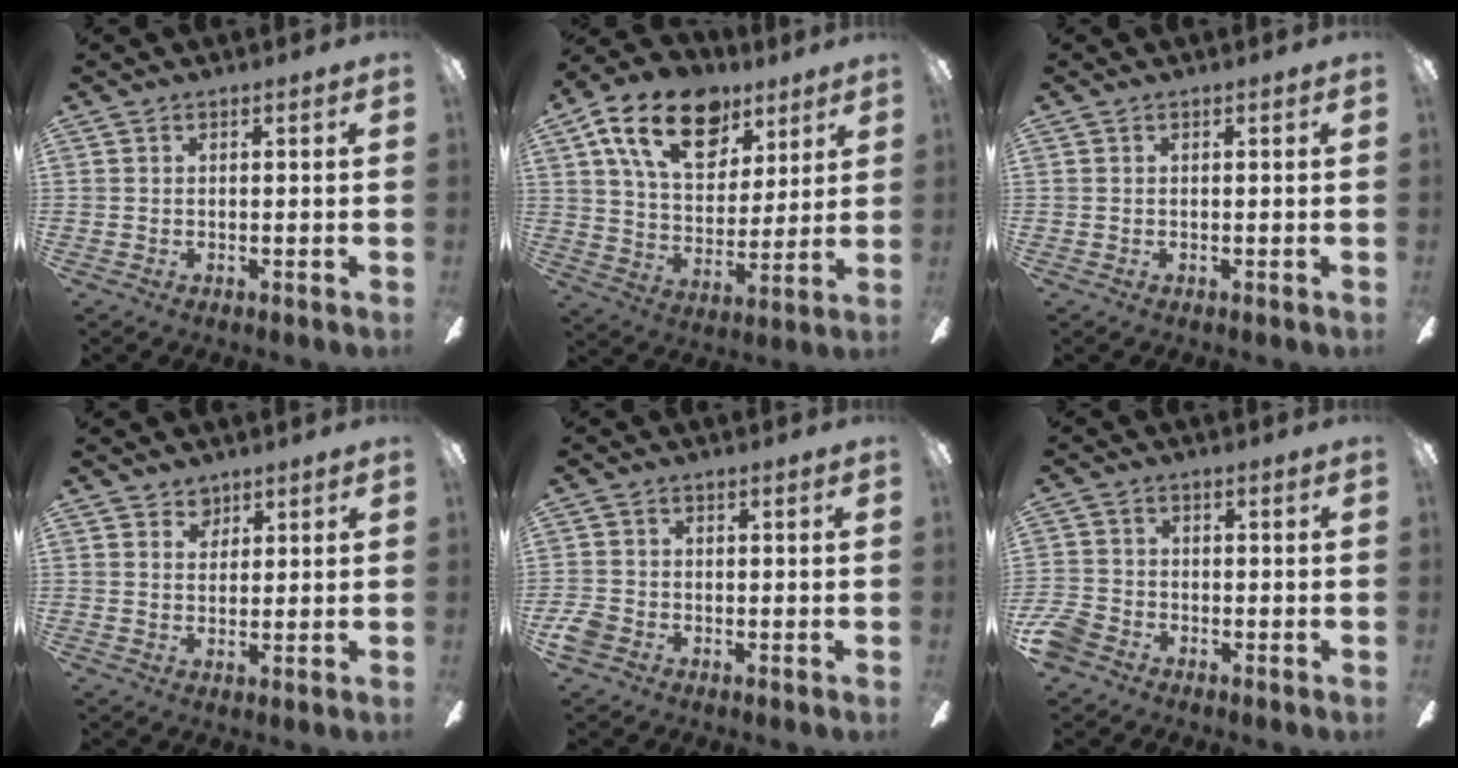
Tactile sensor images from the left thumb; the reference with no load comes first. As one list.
[{"total": 19.8, "force": [10.9, 12.0, 11.4], "torque": [-0.191, -0.038, 0.196]}, {"total": 0.0}, {"total": 3.5, "force": [2.6, 2.3, 0.5], "torque": [-0.001, -0.008, 0.046]}, {"total": 3.9, "force": [-2.0, 2.9, 1.6], "torque": [-0.034, 0.010, -0.039]}, {"total": 5.6, "force": [-3.5, 3.8, 2.3], "torque": [-0.057, 0.015, -0.069]}]